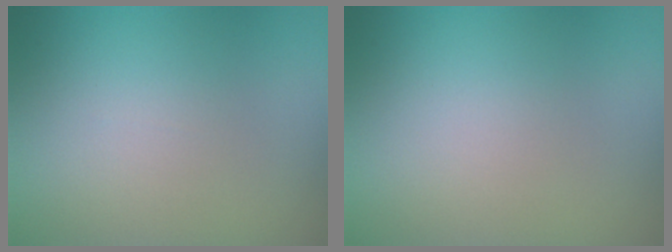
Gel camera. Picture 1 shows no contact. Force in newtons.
{"total": 0.0}